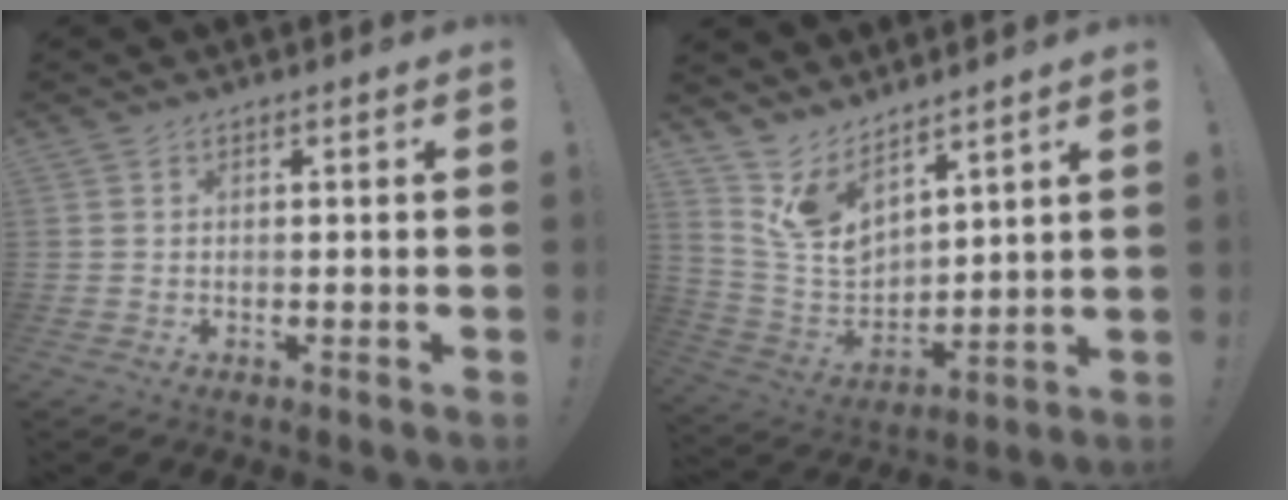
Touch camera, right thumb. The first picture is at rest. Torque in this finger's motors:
{"motor_torque": [-0.79, 1.26, 0.28, -0.06, 0.12]}